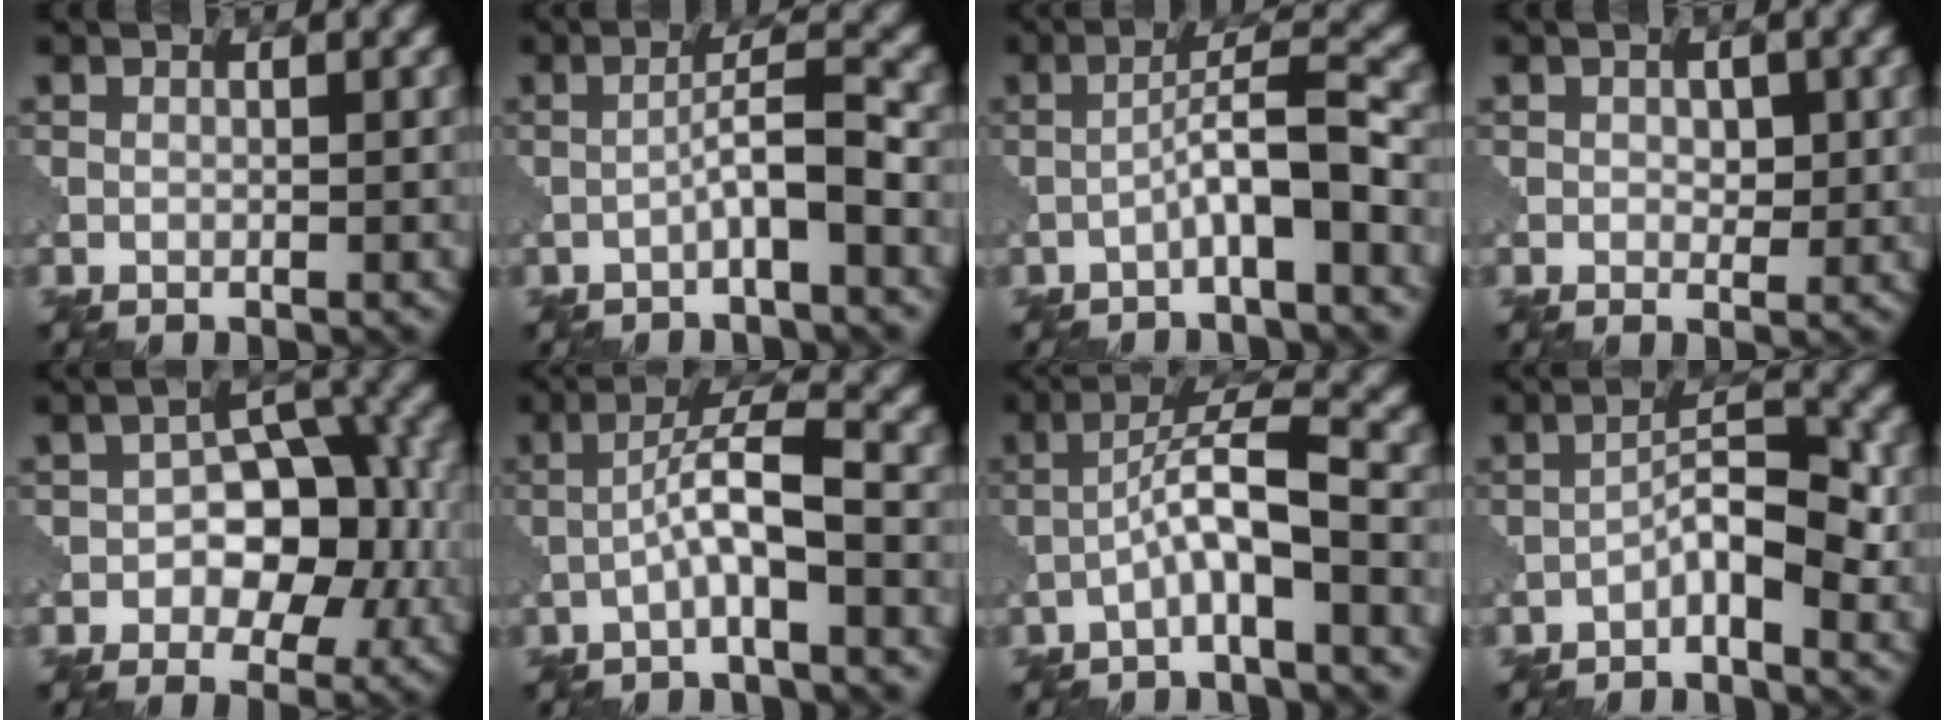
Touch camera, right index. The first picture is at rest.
{"total": 3.3, "force": [-1.4, 0.2, 3.0], "torque": [-0.053, 0.018, -0.032]}
{"total": 4.5, "force": [-1.9, 0.4, 4.0], "torque": [-0.067, 0.022, -0.040]}
{"total": 1.7, "force": [0.2, 1.1, 1.3], "torque": [-0.020, -0.003, 0.004]}
{"total": 8.1, "force": [-1.1, 5.1, 6.1], "torque": [-0.065, 0.011, -0.025]}
{"total": 4.4, "force": [-1.3, 0.5, 4.1], "torque": [-0.072, 0.020, -0.033]}
{"total": 4.8, "force": [-1.6, 0.7, 4.5], "torque": [-0.082, 0.022, -0.037]}
{"total": 4.4, "force": [-1.9, 1.5, 3.7], "torque": [-0.060, 0.015, -0.037]}